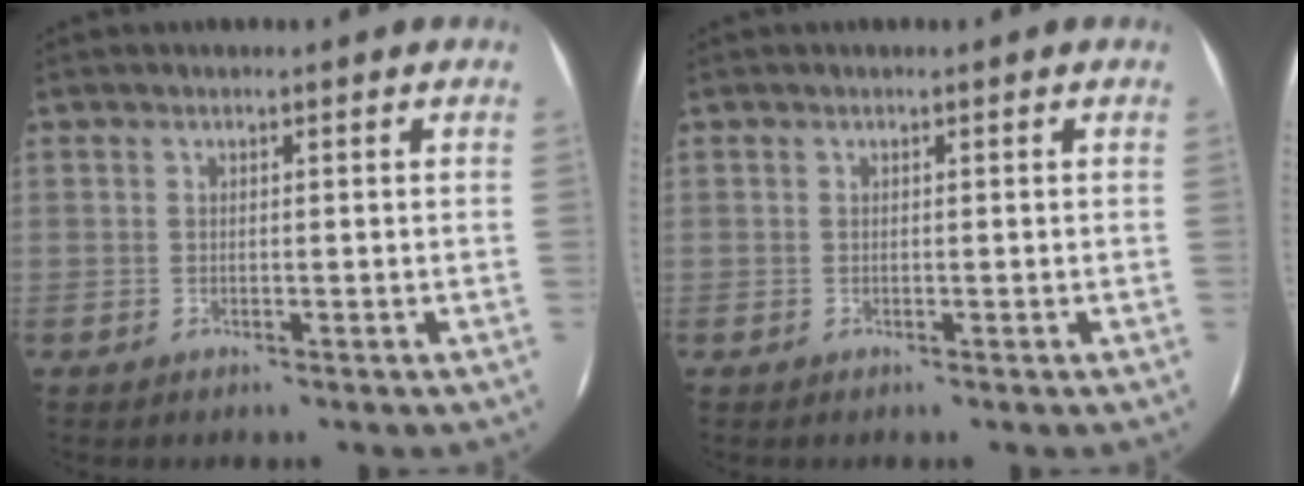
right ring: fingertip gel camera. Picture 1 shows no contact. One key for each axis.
{"total": 0.0}